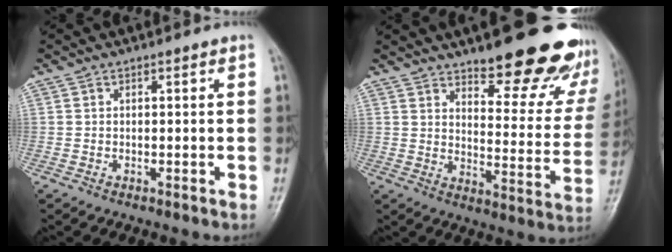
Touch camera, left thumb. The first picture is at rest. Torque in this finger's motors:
{"motor_torque": [1.56, 1.25, 1.42, -1.35, 0.06]}